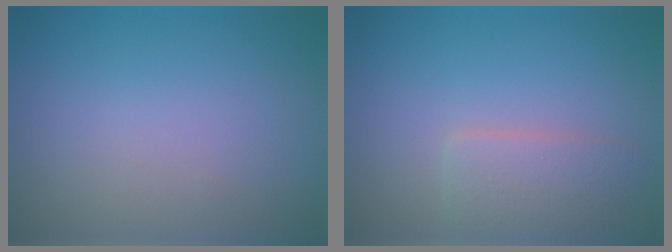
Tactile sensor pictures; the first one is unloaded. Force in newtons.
{"total": 2.6, "press": 2.6, "slide": 0.1}